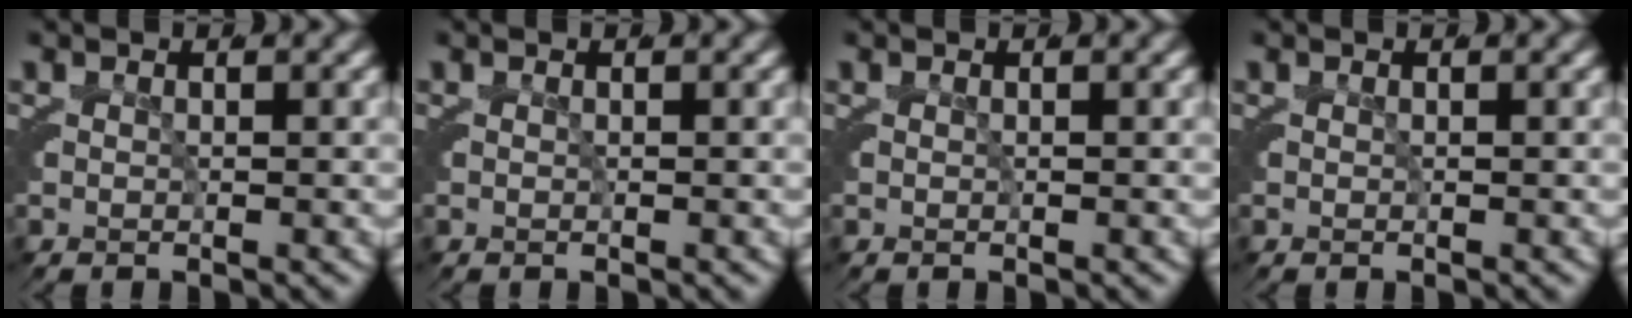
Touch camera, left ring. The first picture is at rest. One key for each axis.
{"total": 0.0}
{"total": 0.0}
{"total": 0.0}